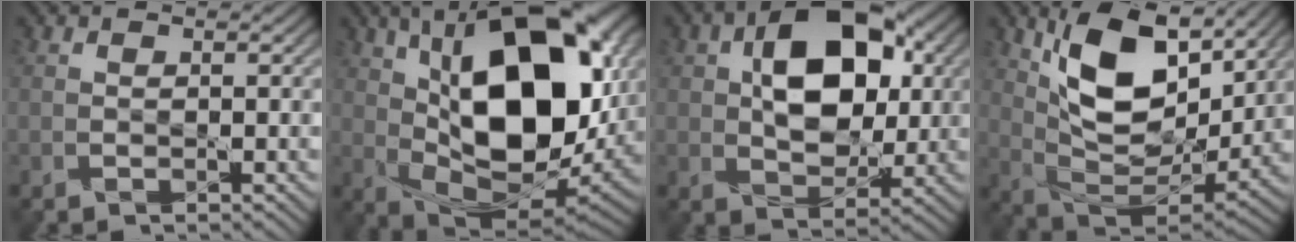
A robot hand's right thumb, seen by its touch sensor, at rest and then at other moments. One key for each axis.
{"total": 19.2, "fx": 4.4, "fy": 10.1, "fz": 15.7, "tx": -0.264, "ty": 0.022, "tz": 0.067}
{"total": 11.5, "fx": 2.6, "fy": 7.3, "fz": 8.5, "tx": -0.139, "ty": 0.017, "tz": 0.037}
{"total": 13.2, "fx": 6.5, "fy": 6.4, "fz": 9.5, "tx": -0.179, "ty": 0.003, "tz": 0.121}